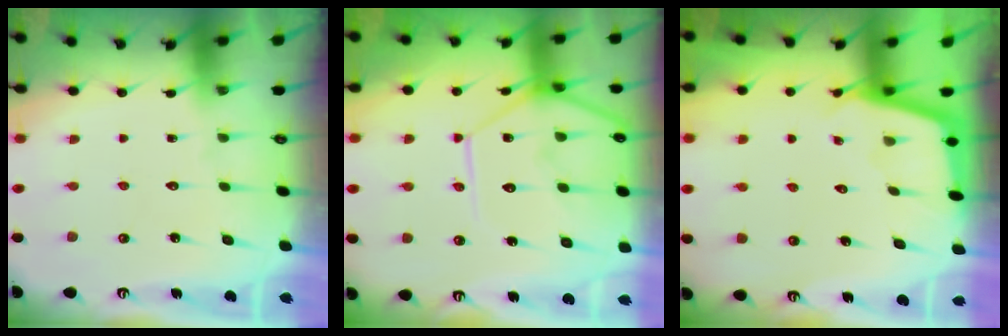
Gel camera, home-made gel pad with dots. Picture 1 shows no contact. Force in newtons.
{"total": 12.1, "press": 12.0, "slide": 1.3}
{"total": 2.3, "press": 2.3, "slide": 0.2}